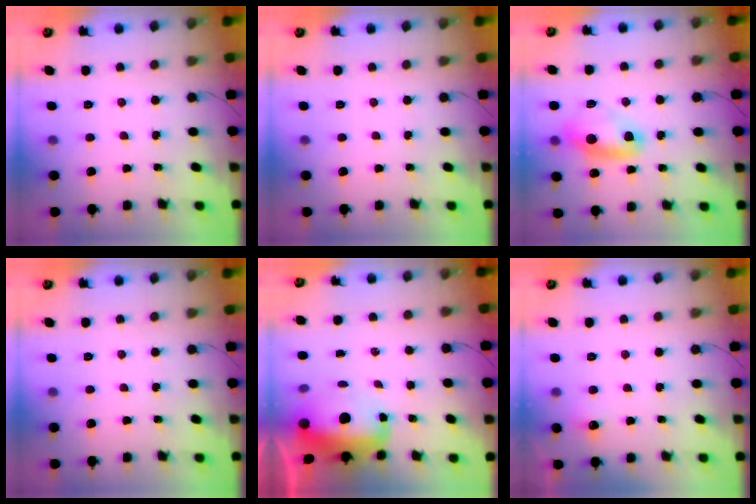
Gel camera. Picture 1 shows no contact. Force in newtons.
{"total": 0.0}
{"total": 10.6, "press": 10.4, "slide": 2.1}
{"total": 0.0}
{"total": 10.6, "press": 10.3, "slide": 2.5}
{"total": 4.3, "press": 4.1, "slide": 1.2}